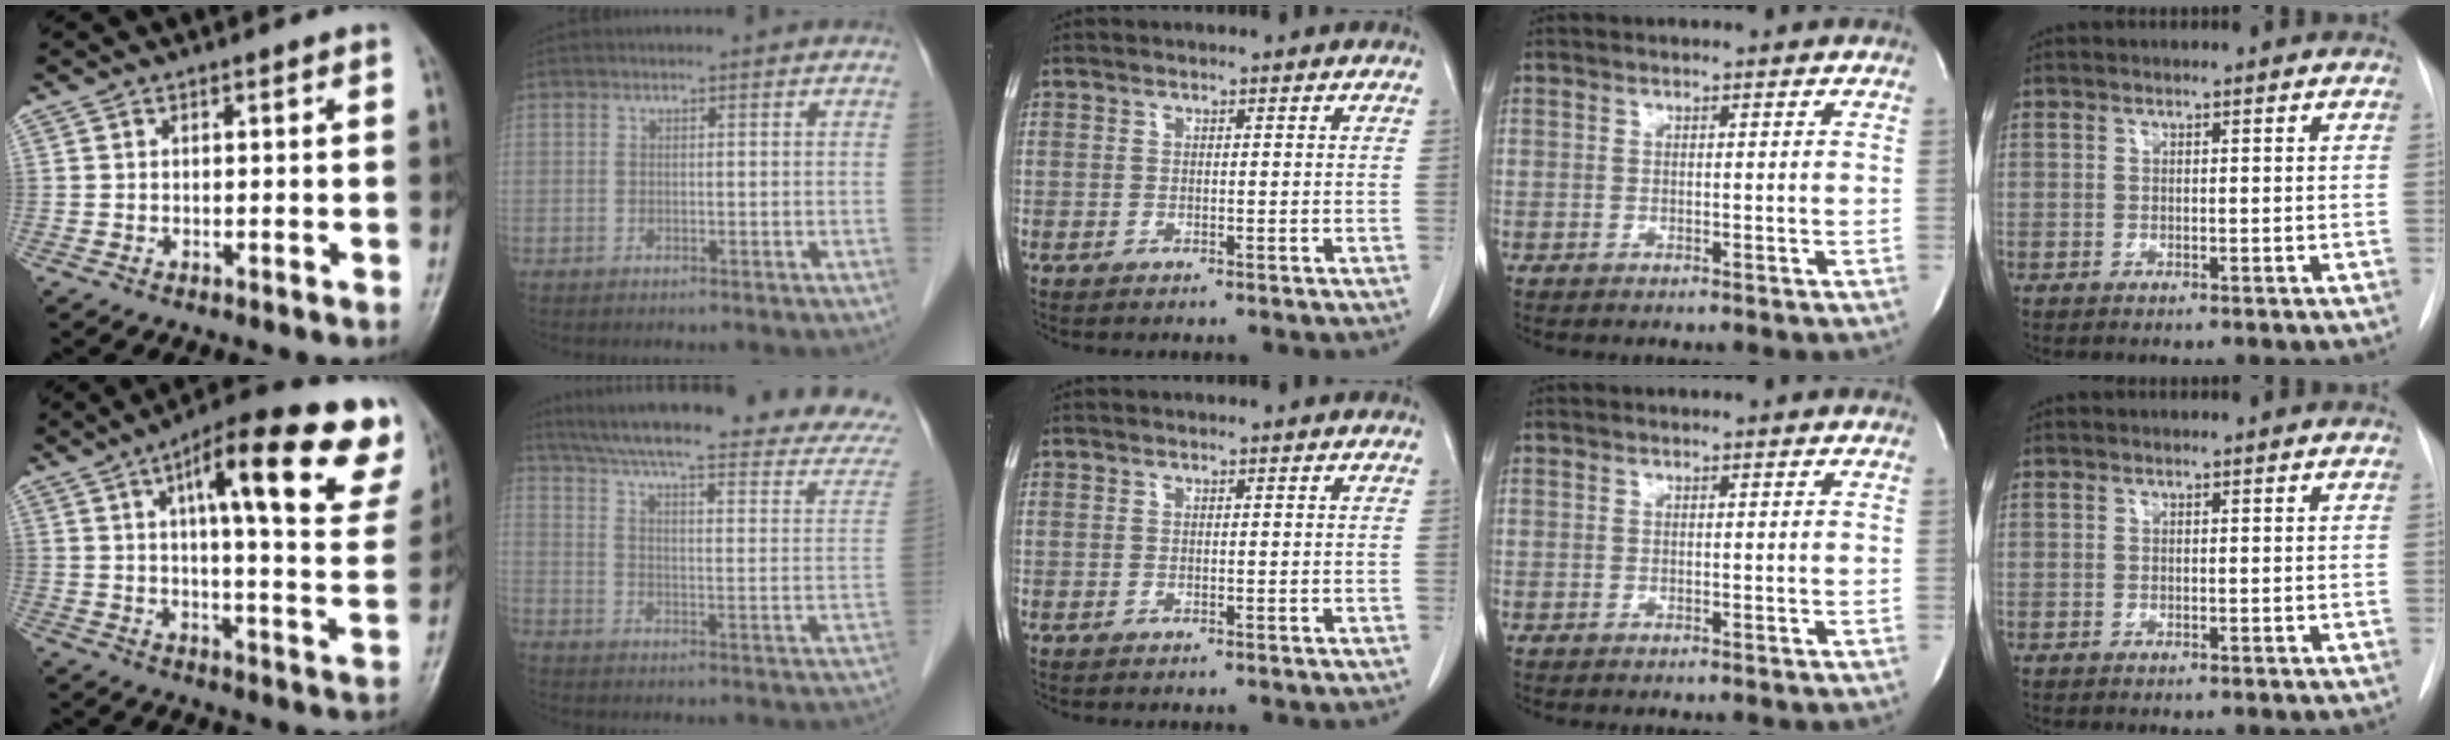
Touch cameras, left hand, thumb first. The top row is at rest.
{"thumb": {"total": 24.4, "force": [11.8, 6.8, 20.3], "torque": [-0.254, -0.016, 0.158]}, "index": {"total": 28.2, "force": [25.1, 1.6, 12.8], "torque": [-0.202, -0.059, 0.321]}}